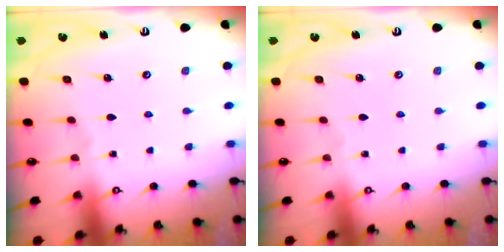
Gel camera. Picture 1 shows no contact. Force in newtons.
{"total": 0.0}